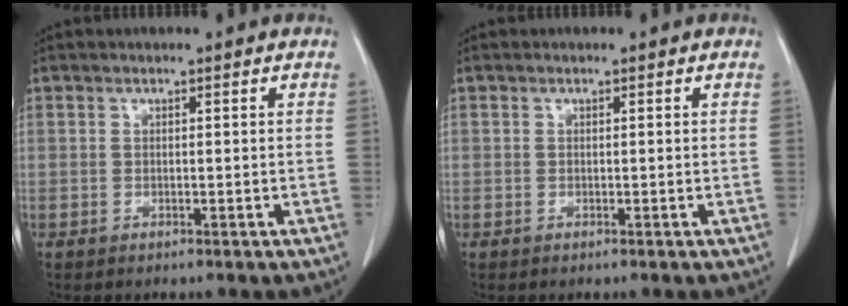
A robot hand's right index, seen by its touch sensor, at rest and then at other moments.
{"total": 0.0}